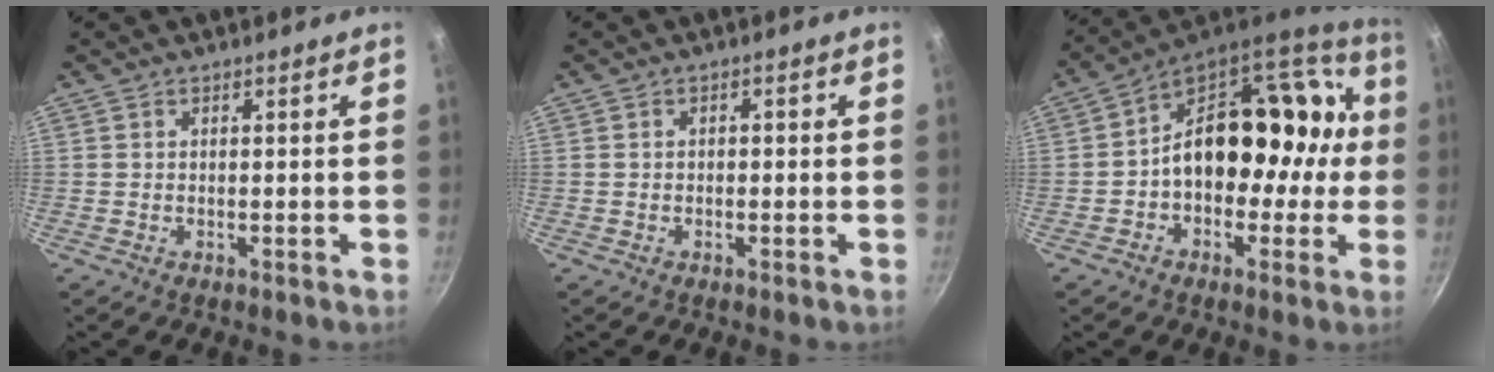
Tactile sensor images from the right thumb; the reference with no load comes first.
{"total": 0.9, "force": [-0.3, 0.7, 0.6], "torque": [-0.010, 0.006, -0.004]}
{"total": 21.6, "force": [0.1, 15.5, 15.0], "torque": [-0.157, 0.073, -0.003]}